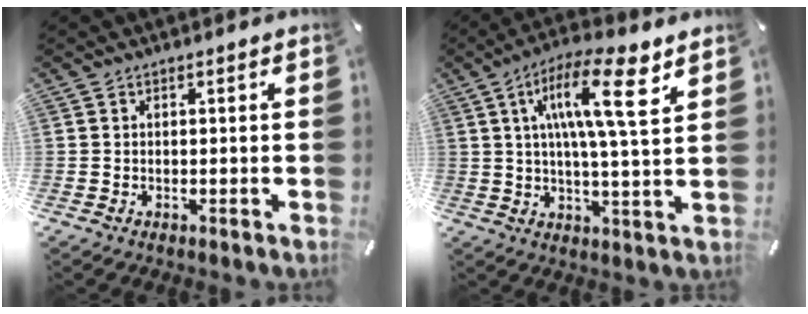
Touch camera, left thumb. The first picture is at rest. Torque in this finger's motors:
{"motor_torque": [0.54, 0.55, 1.76, -1.01, 0.52]}